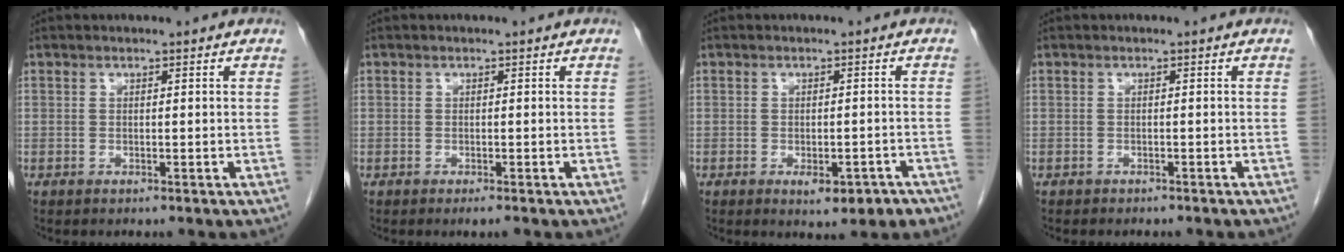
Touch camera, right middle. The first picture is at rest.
{"total": 0.8, "force": [-0.6, 0.1, 0.5], "torque": [-0.009, -0.002, -0.007]}
{"total": 4.6, "force": [-2.7, 2.0, 3.1], "torque": [-0.032, 0.000, -0.029]}
{"total": 3.1, "force": [-2.6, 1.2, 1.3], "torque": [-0.024, -0.005, -0.023]}